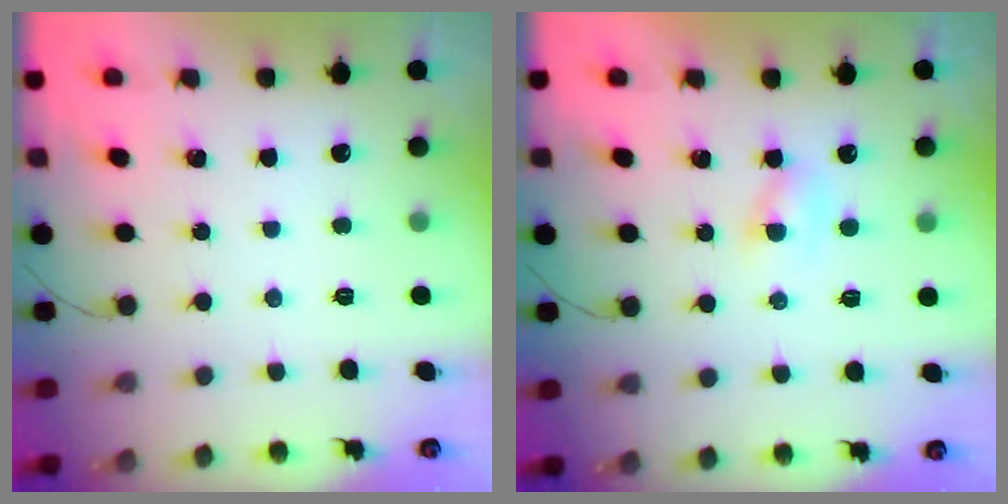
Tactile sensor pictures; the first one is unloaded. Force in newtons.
{"total": 1.7, "press": 1.5, "slide": 0.8}